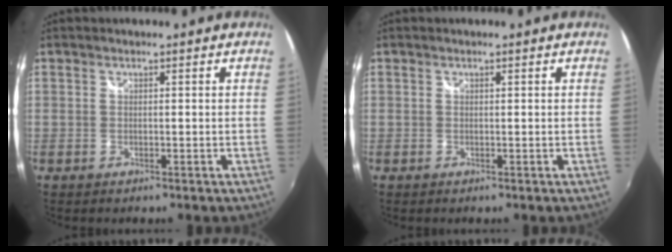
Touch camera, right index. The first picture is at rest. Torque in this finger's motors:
{"motor_torque": [-0.21, -0.02, 0.04, 0.00]}